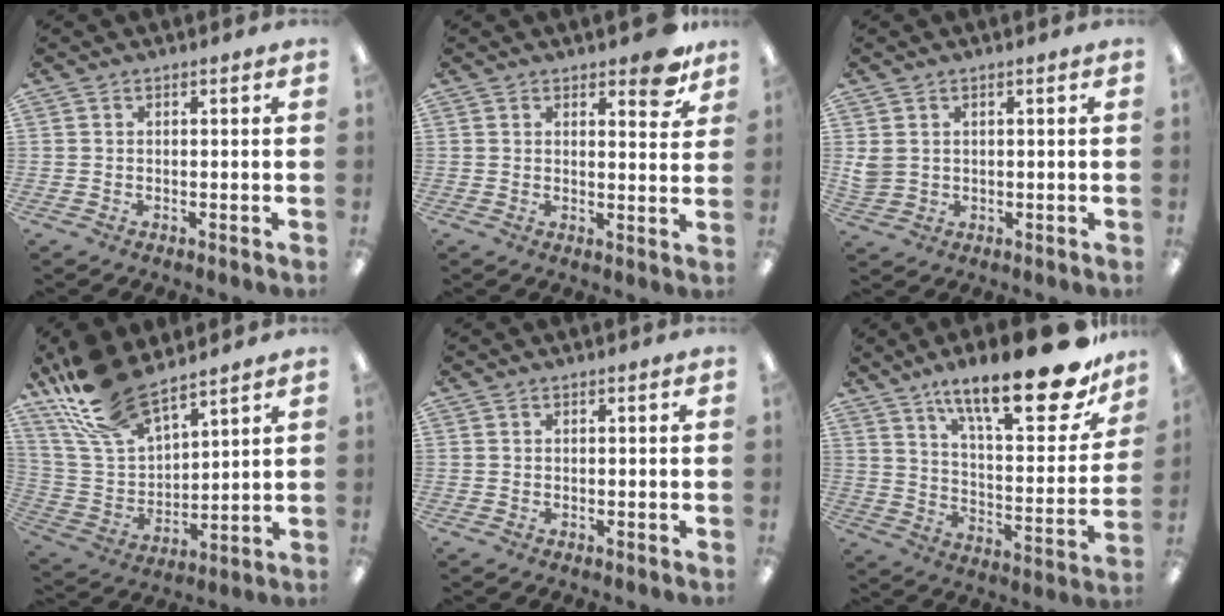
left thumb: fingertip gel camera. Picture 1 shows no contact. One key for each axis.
{"total": 6.8, "fx": 5.0, "fy": 2.7, "fz": 3.7, "tx": -0.029, "ty": -0.030, "tz": 0.080}
{"total": 2.8, "fx": 1.3, "fy": 2.3, "fz": 1.0, "tx": -0.023, "ty": 0.002, "tz": 0.027}
{"total": 18.4, "fx": 14.1, "fy": 7.6, "fz": 9.0, "tx": -0.209, "ty": -0.068, "tz": 0.261}
{"total": 0.0}
{"total": 24.0, "fx": 16.2, "fy": 7.2, "fz": 16.2, "tx": -0.240, "ty": -0.106, "tz": 0.260}